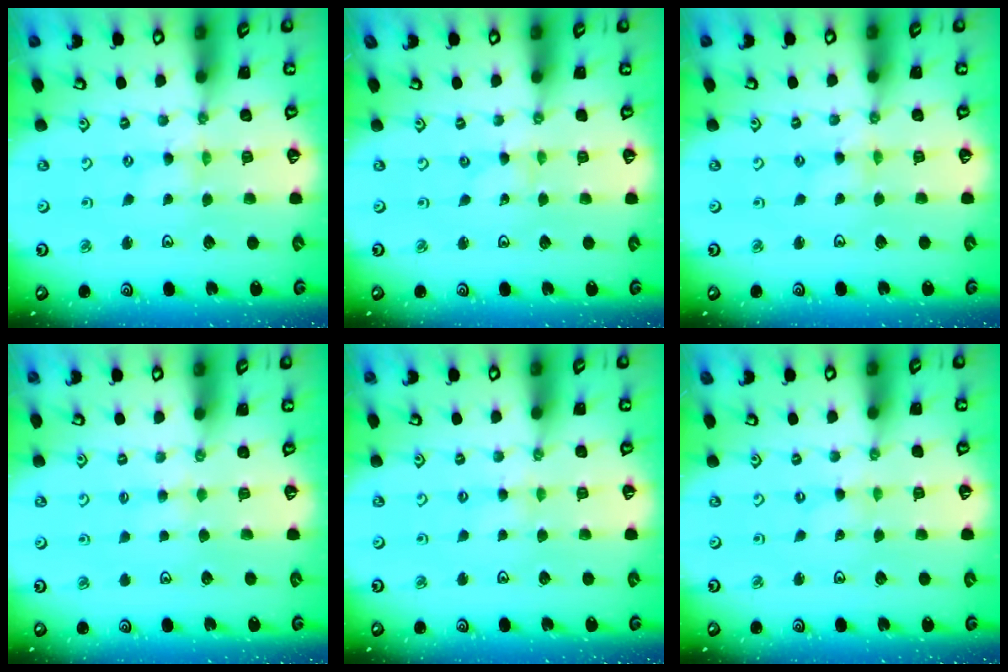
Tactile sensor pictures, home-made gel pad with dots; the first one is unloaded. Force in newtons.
{"total": 0.0}
{"total": 0.7, "press": 0.7, "slide": 0.2}
{"total": 3.1, "press": 3.1, "slide": 0.4}
{"total": 2.5, "press": 2.5, "slide": 0.3}
{"total": 0.0}